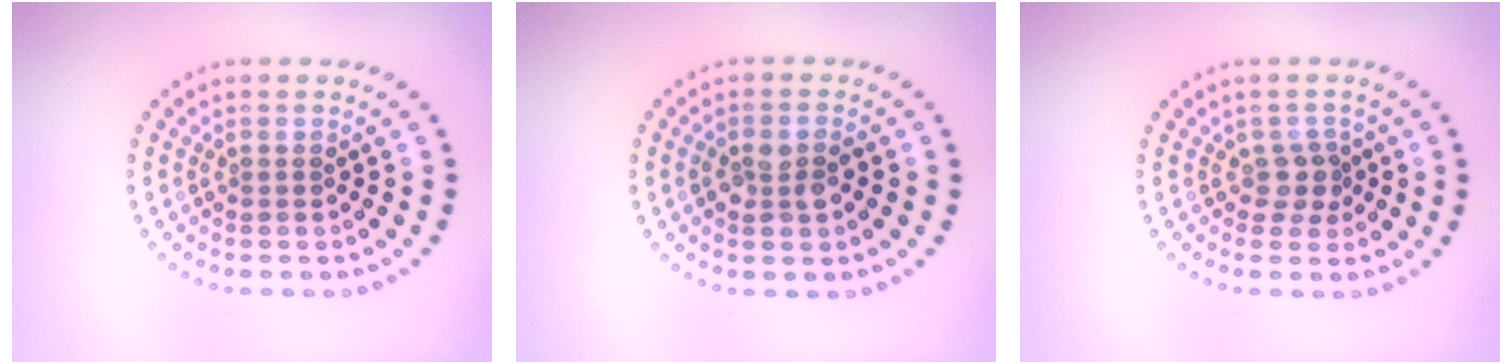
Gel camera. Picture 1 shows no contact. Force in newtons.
{"total": 2.5, "press": 2.4, "slide": 0.4}
{"total": 1.8, "press": 1.5, "slide": 1.1}